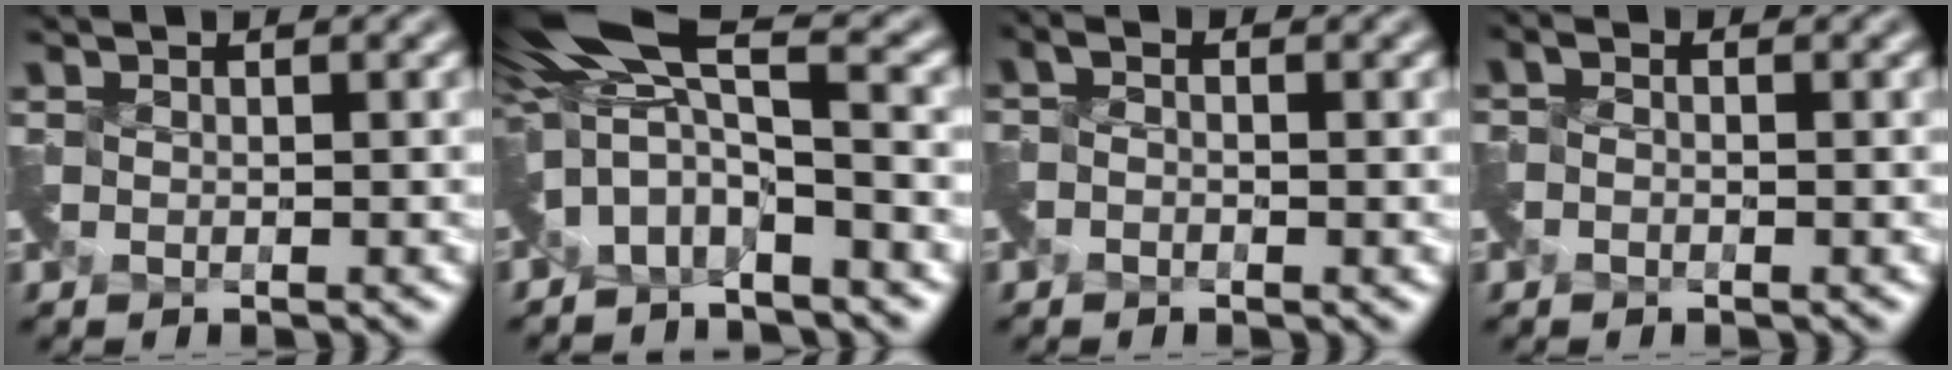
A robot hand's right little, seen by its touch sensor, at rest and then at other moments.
{"total": 6.8, "force": [-0.4, 2.8, 6.2], "torque": [-0.115, 0.007, -0.023]}
{"total": 1.2, "force": [-1.2, 0.1, -0.4], "torque": [0.002, -0.011, -0.022]}
{"total": 1.3, "force": [-1.1, 0.0, -0.7], "torque": [0.010, -0.010, -0.020]}